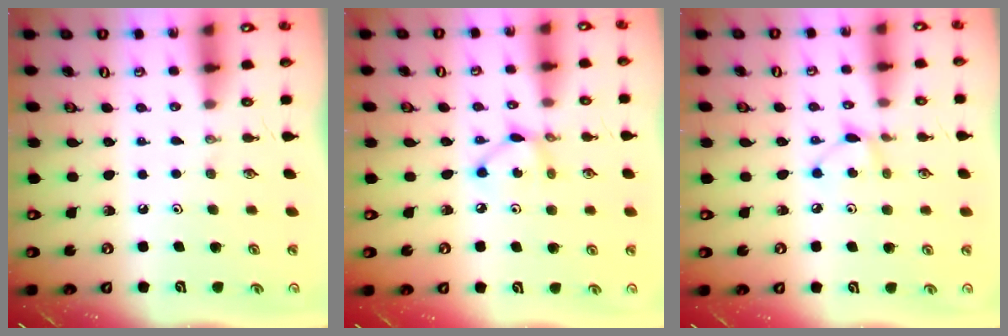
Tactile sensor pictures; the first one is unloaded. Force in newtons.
{"total": 5.1, "press": 5.1, "slide": 0.2}
{"total": 5.2, "press": 5.2, "slide": 0.6}